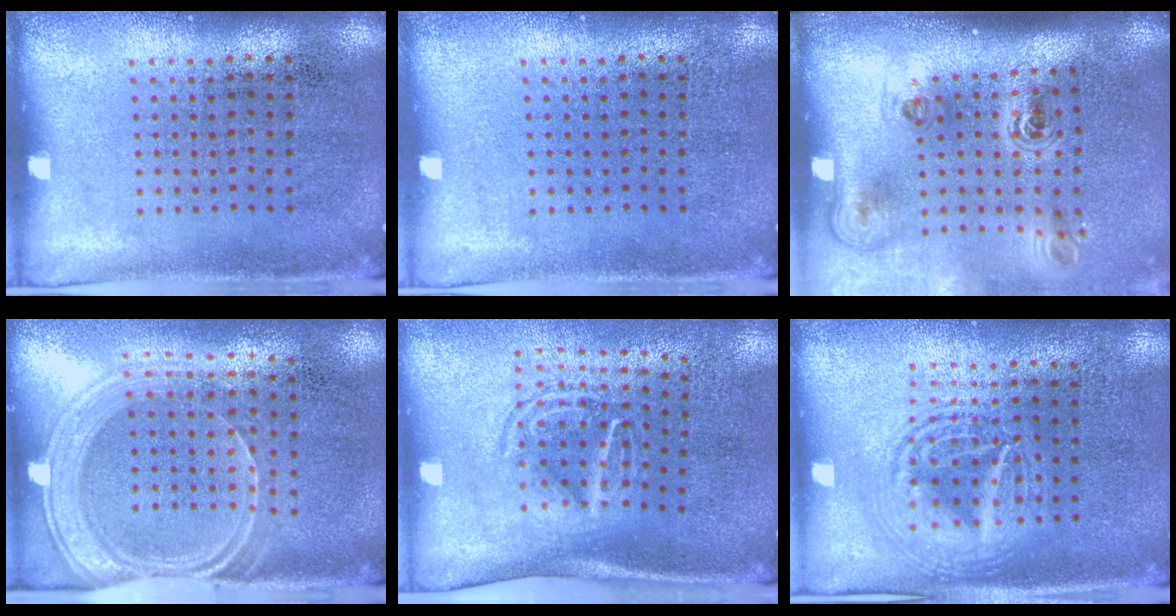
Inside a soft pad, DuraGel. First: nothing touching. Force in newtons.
{"total": 0.0}
{"total": 2.3, "press": 1.5, "slide": 1.7}
{"total": 1.9, "press": 1.7, "slide": 0.9}
{"total": 1.7, "press": 1.2, "slide": 1.2}
{"total": 2.6, "press": 2.5, "slide": 0.3}